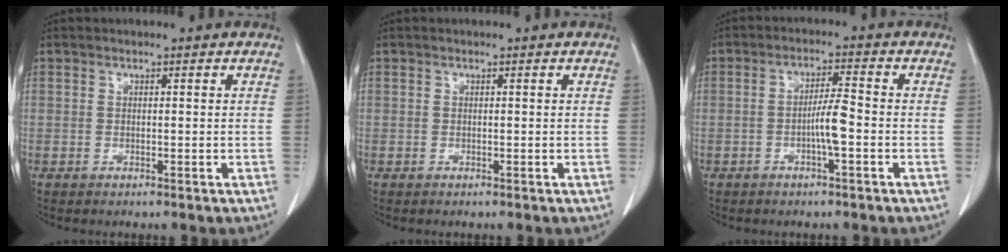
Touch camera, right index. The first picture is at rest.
{"total": 0.0}
{"total": 4.2, "force": [-1.1, 0.2, 4.0], "torque": [-0.072, 0.006, -0.018]}